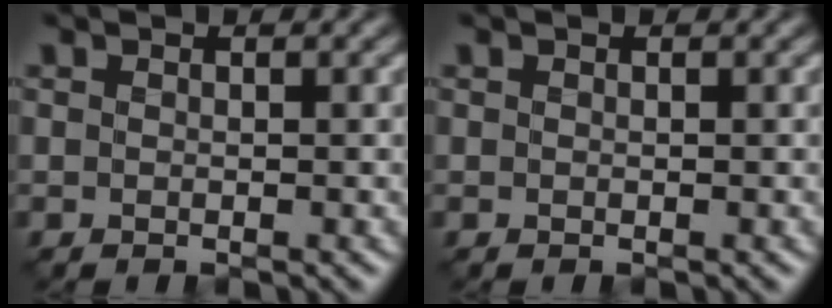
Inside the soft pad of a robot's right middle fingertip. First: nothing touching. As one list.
[{"total": 0.0}]